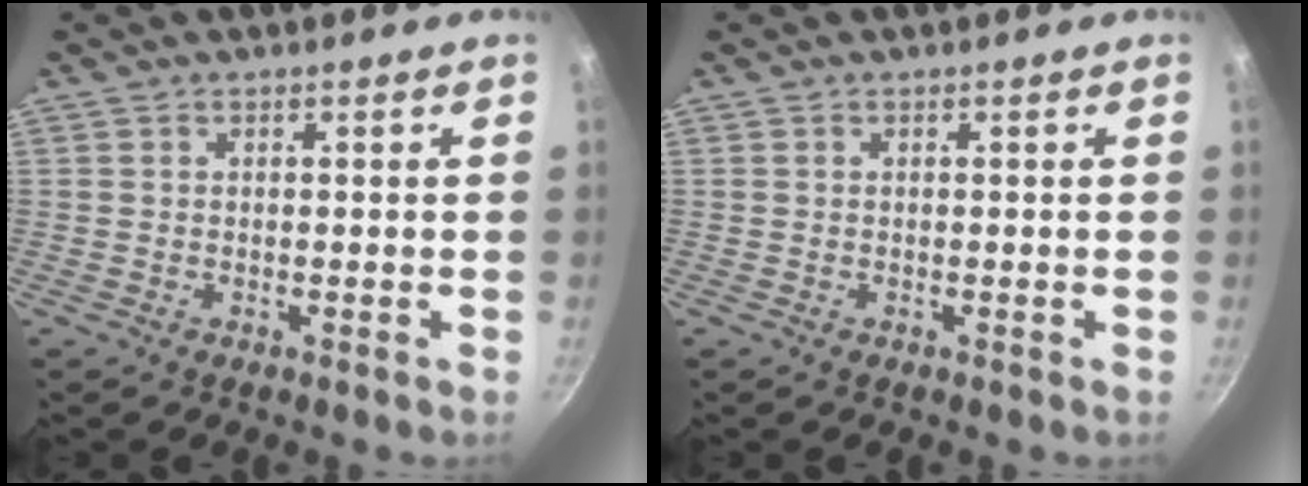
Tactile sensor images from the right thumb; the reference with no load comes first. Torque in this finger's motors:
{"motor_torque": [0.00, 0.00, -0.11, 0.11, 0.00]}